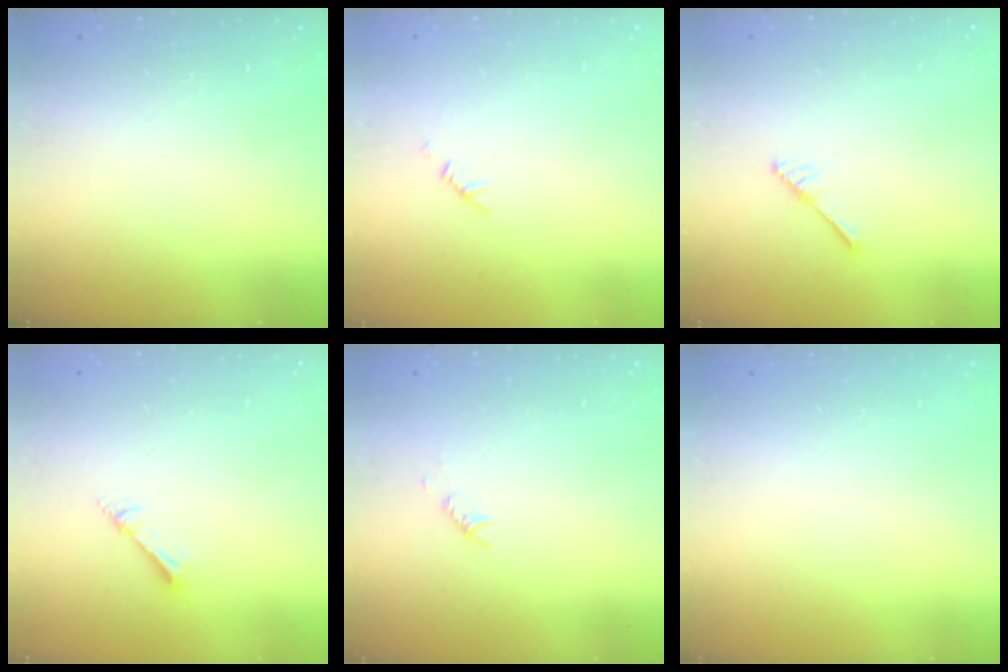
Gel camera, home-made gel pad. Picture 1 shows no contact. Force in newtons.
{"total": 1.9, "press": 1.8, "slide": 0.6}
{"total": 3.0, "press": 3.0, "slide": 0.3}
{"total": 2.8, "press": 2.7, "slide": 0.4}
{"total": 2.8, "press": 2.7, "slide": 0.6}
{"total": 0.0}